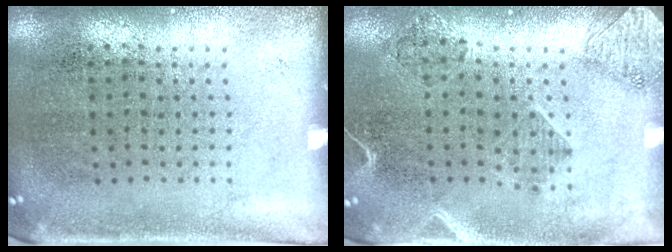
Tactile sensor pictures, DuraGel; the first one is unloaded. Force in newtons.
{"total": 1.9, "press": 1.6, "slide": 0.9}